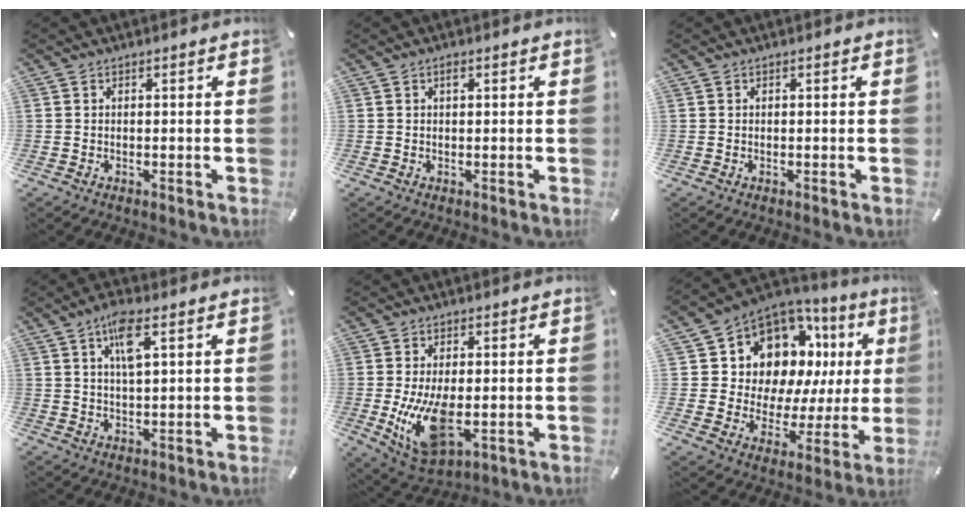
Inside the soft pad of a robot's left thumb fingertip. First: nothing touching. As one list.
[{"total": 0.9, "force": [0.4, 0.4, 0.7], "torque": [-0.015, 0.003, 0.006]}, {"total": 0.0}, {"total": 7.0, "force": [3.2, 2.0, 5.9], "torque": [-0.116, 0.003, 0.053]}, {"total": 12.5, "force": [-1.2, 6.7, 10.4], "torque": [-0.212, -0.022, -0.017]}, {"total": 12.1, "force": [7.1, 8.8, 4.3], "torque": [-0.074, -0.080, 0.129]}]